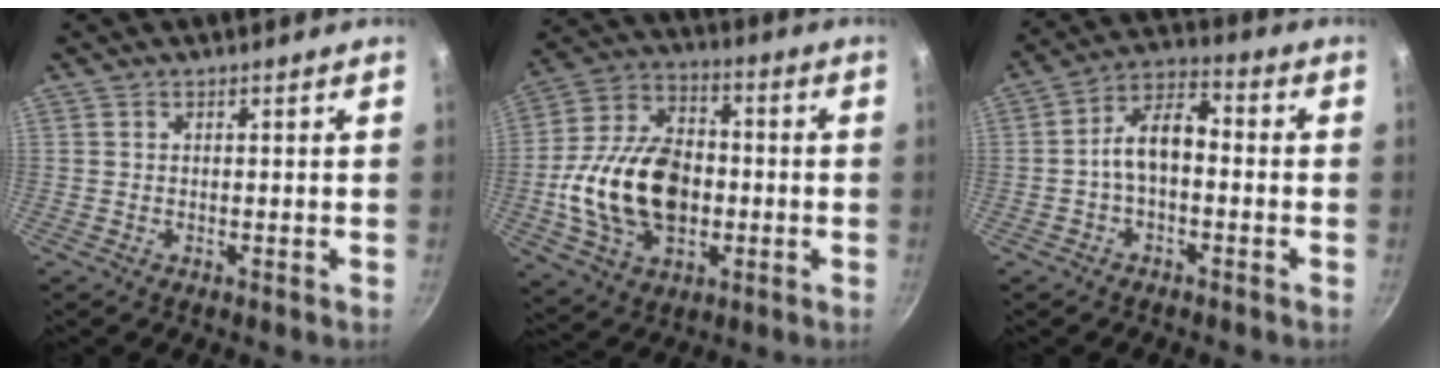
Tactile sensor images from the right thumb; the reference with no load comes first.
{"total": 20.6, "force": [-2.4, 14.0, 15.0], "torque": [-0.247, 0.032, -0.043]}
{"total": 8.8, "force": [-1.2, 5.0, 7.1], "torque": [-0.109, 0.043, -0.034]}